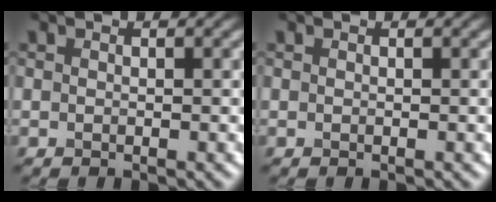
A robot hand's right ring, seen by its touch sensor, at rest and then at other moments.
{"total": 0.0}